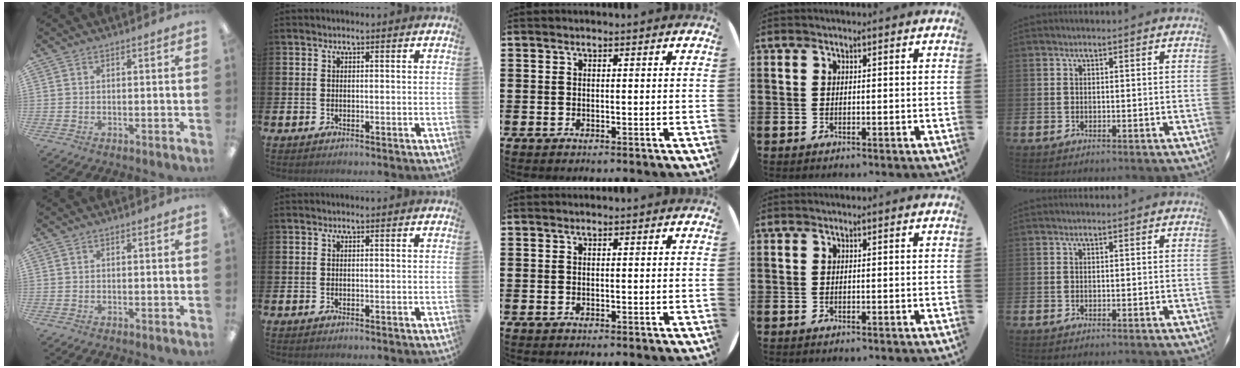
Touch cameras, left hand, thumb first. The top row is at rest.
{}